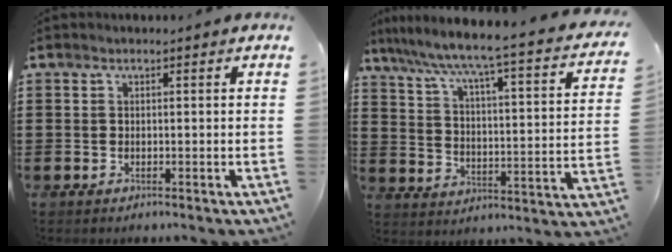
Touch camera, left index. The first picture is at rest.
{"total": 4.3, "force": [3.4, -0.8, 2.5], "torque": [-0.069, -0.051, 0.040]}